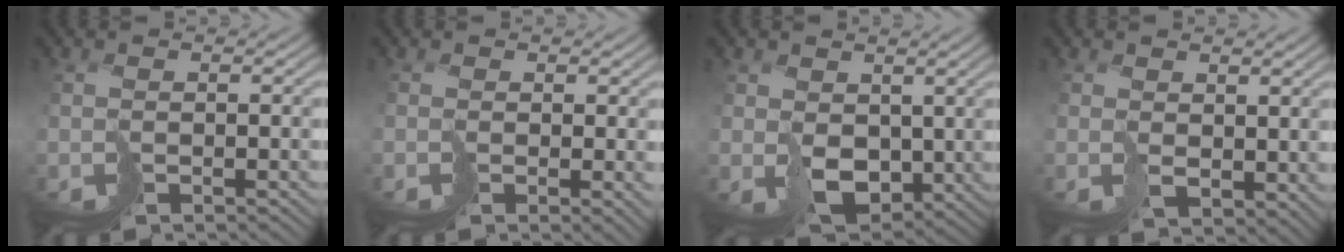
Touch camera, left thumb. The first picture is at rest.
{"total": 1.7, "force": [0.6, 0.9, 1.3], "torque": [-0.021, 0.000, 0.009]}
{"total": 5.5, "force": [1.6, 4.1, 3.3], "torque": [-0.089, -0.018, 0.034]}
{"total": 2.9, "force": [2.4, 1.3, 0.7], "torque": [-0.019, -0.003, 0.056]}